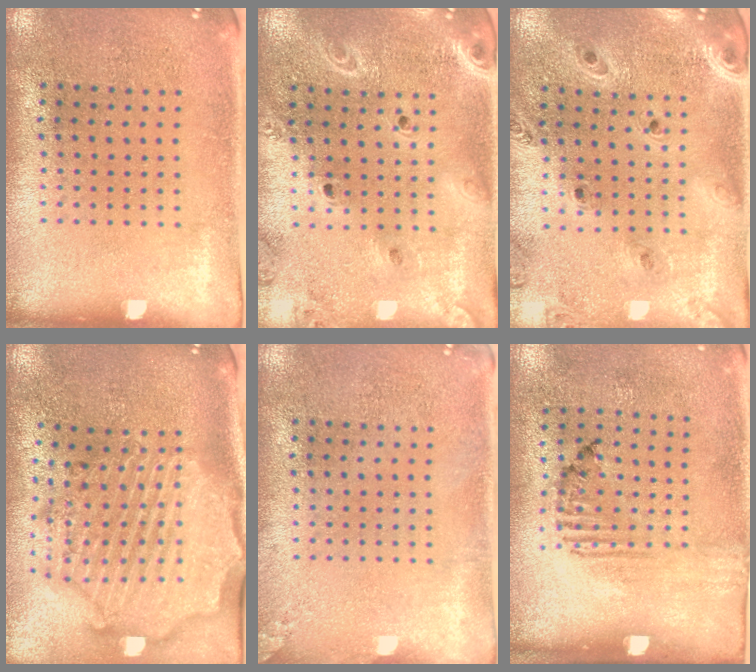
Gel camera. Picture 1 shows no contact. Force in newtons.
{"total": 2.0, "press": 1.9, "slide": 0.8}
{"total": 1.2, "press": 1.2, "slide": 0.2}
{"total": 3.2, "press": 2.7, "slide": 1.7}
{"total": 1.2, "press": 1.2, "slide": 0.1}
{"total": 1.8, "press": 1.0, "slide": 1.5}